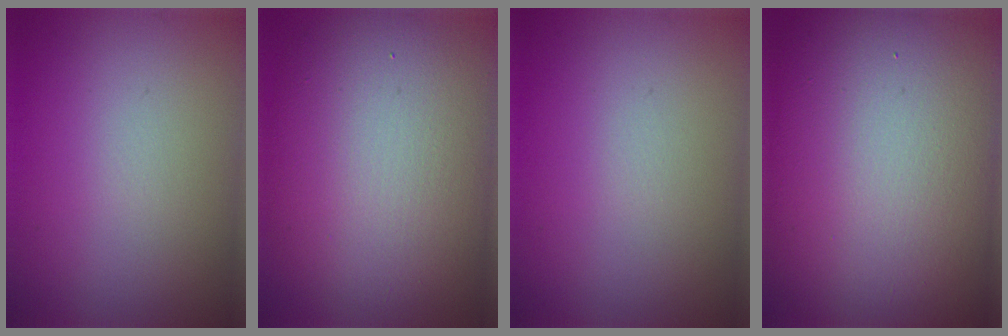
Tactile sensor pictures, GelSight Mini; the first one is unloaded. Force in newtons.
{"total": 12.6, "press": 12.6, "slide": 0.7}
{"total": 0.0}
{"total": 18.9, "press": 18.8, "slide": 1.2}